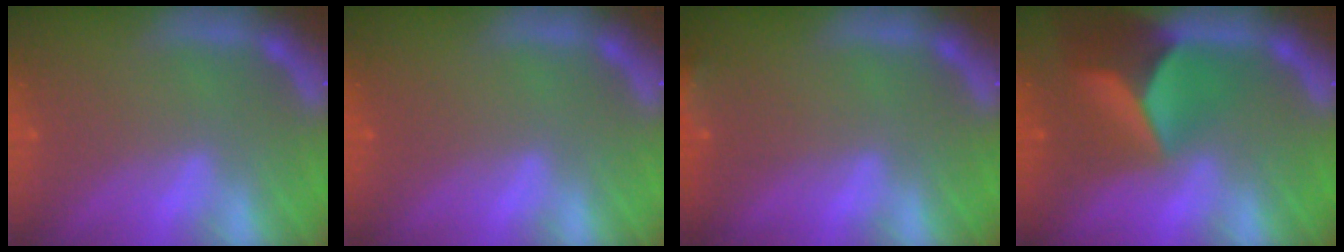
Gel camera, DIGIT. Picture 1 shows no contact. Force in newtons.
{"total": 0.0}
{"total": 2.4}
{"total": 8.9}